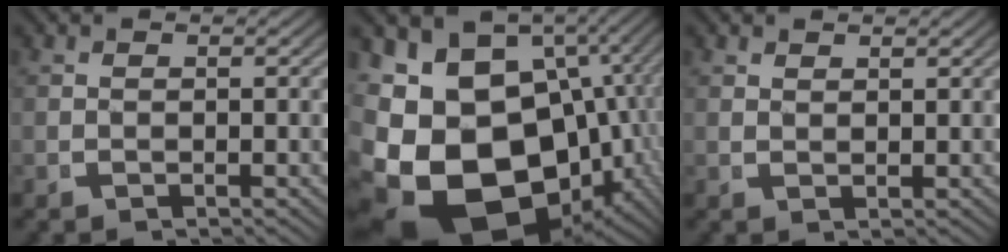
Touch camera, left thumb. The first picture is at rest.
{"total": 25.2, "force": [-3.9, 19.1, 15.9], "torque": [-0.323, -0.101, -0.033]}
{"total": 1.2, "force": [1.2, 0.0, 0.0], "torque": [0.001, -0.002, 0.028]}